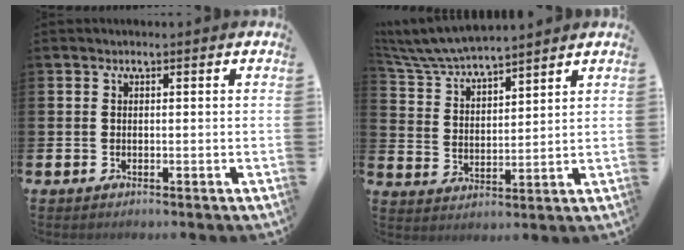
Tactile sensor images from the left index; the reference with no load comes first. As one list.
[{"total": 6.2, "force": [6.1, 0.7, 1.1], "torque": [-0.054, -0.035, 0.107]}]